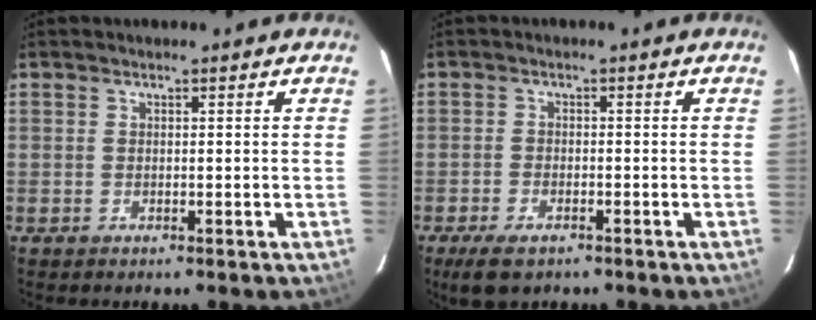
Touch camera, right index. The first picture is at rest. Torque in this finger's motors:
{"motor_torque": [0.49, -0.22, 0.08, 0.03]}